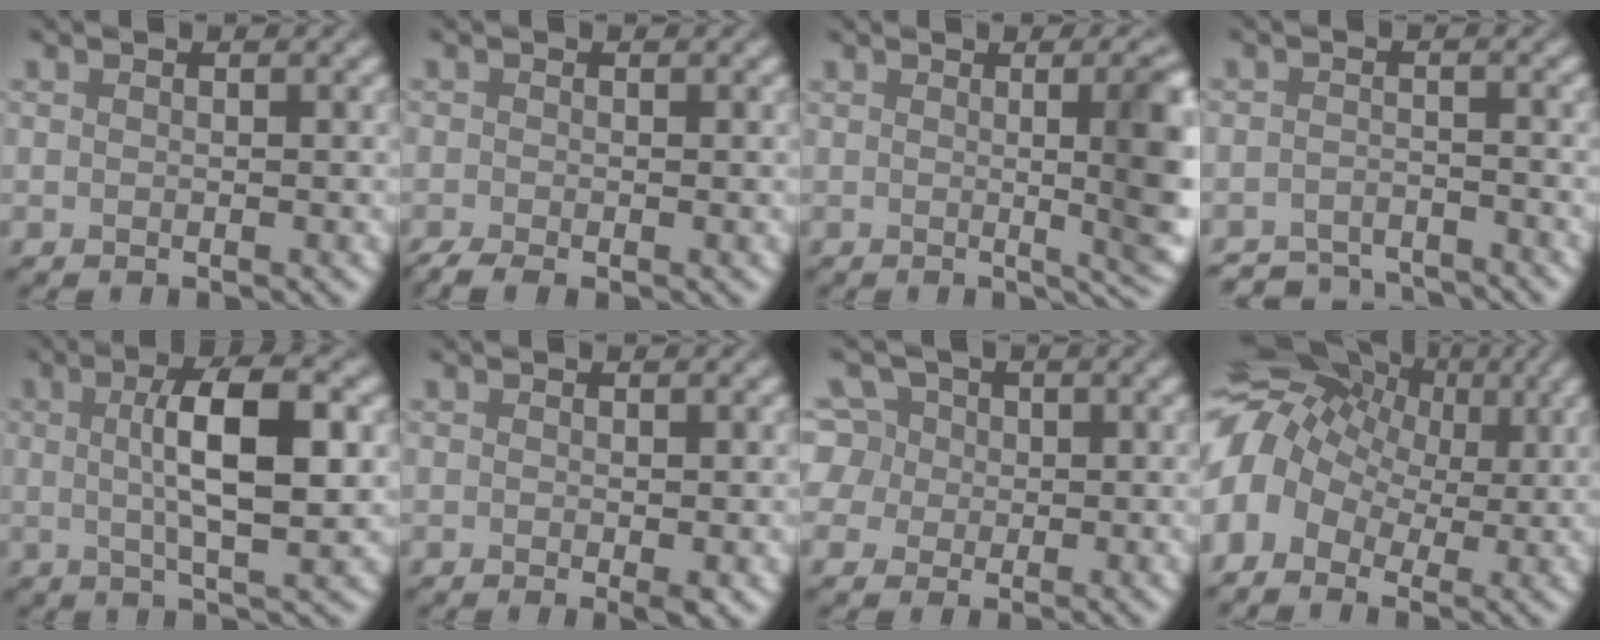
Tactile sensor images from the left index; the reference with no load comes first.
{"total": 1.9, "force": [-1.0, 0.7, 1.5], "torque": [-0.035, -0.008, -0.023]}
{"total": 10.6, "force": [0.8, 3.7, 9.9], "torque": [-0.085, 0.012, 0.001]}
{"total": 4.2, "force": [-4.1, 0.5, 0.3], "torque": [-0.001, -0.004, -0.075]}
{"total": 7.9, "force": [0.8, 2.3, 7.5], "torque": [-0.123, 0.005, 0.008]}
{"total": 1.3, "force": [-0.2, 0.2, 1.2], "torque": [-0.020, -0.005, -0.003]}
{"total": 6.8, "force": [2.1, 5.8, 2.8], "torque": [-0.062, 0.036, 0.013]}
{"total": 10.7, "force": [1.4, 7.8, 7.2], "torque": [-0.142, 0.017, 0.011]}